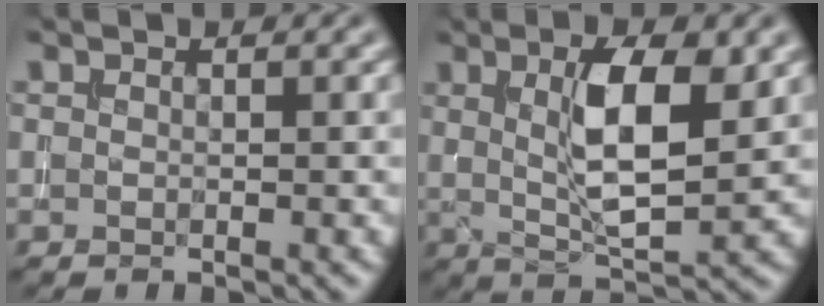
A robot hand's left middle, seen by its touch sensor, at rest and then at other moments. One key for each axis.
{"total": 6.9, "fx": 1.7, "fy": 2.1, "fz": 6.3, "tx": -0.106, "ty": 0.002, "tz": 0.029}